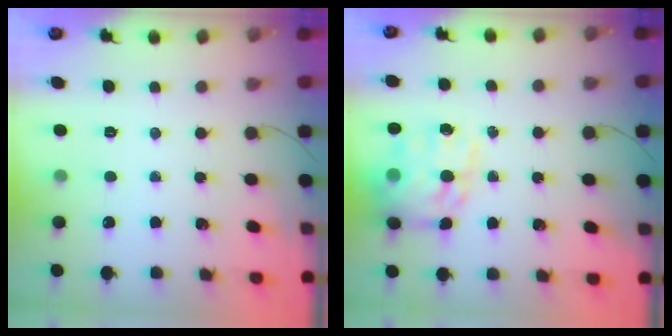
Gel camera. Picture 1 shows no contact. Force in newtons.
{"total": 16.8, "press": 16.4, "slide": 3.7}